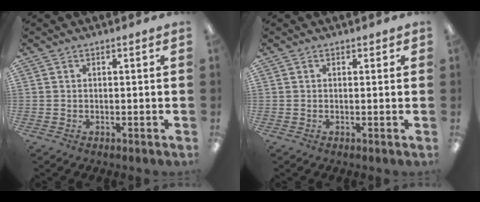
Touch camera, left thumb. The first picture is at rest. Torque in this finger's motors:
{"motor_torque": [-0.17, -0.29, -0.44, 0.21, 0.02]}